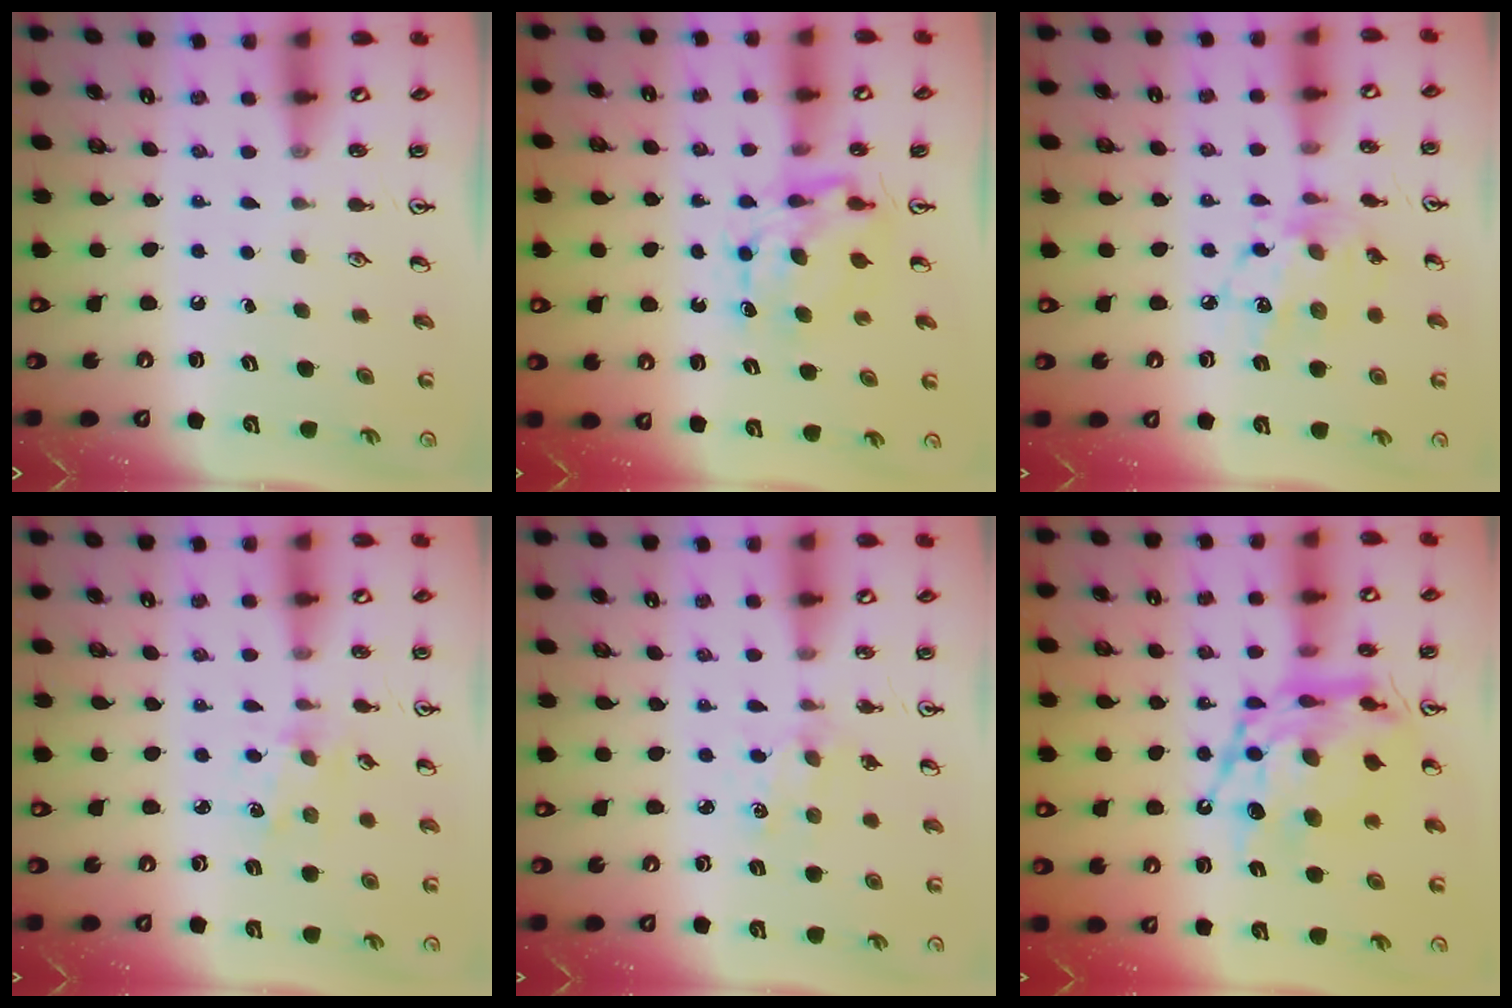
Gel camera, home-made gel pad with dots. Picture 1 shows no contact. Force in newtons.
{"total": 7.8, "press": 7.8, "slide": 0.6}
{"total": 12.0, "press": 11.9, "slide": 0.8}
{"total": 1.6, "press": 1.5, "slide": 0.3}
{"total": 2.5, "press": 2.5, "slide": 0.5}
{"total": 17.9, "press": 17.9, "slide": 1.7}